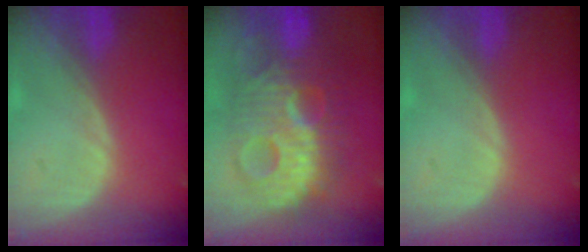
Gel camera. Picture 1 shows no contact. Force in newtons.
{"total": 12.1, "press": 12.1, "slide": 0.8}
{"total": 0.0}